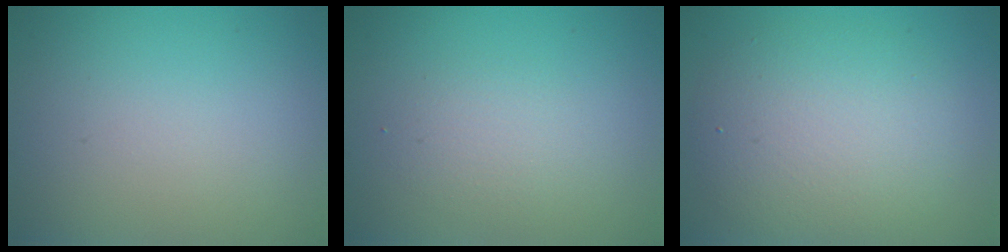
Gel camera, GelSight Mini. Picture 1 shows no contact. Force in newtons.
{"total": 1.8, "press": 1.8, "slide": 0.1}
{"total": 5.9, "press": 5.9, "slide": 0.4}